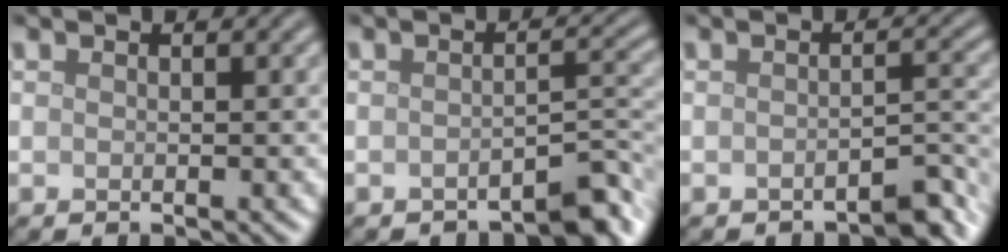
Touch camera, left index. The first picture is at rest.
{"total": 3.2, "force": [-2.5, 0.7, 1.9], "torque": [-0.021, 0.009, -0.039]}
{"total": 2.6, "force": [-2.1, 0.5, 1.4], "torque": [-0.015, 0.007, -0.032]}